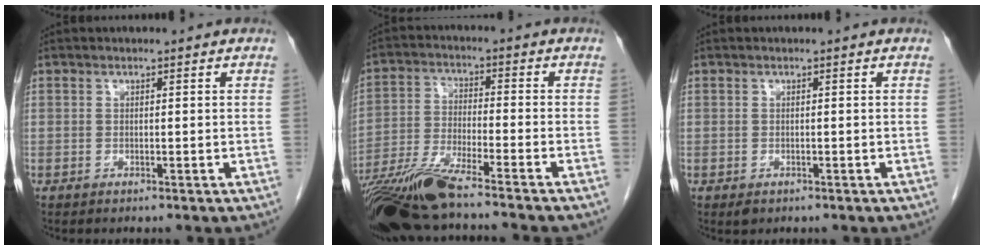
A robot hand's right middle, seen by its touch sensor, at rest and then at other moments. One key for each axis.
{"total": 13.6, "fx": -11.0, "fy": -0.7, "fz": 7.8, "tx": -0.150, "ty": -0.028, "tz": -0.196}
{"total": 1.0, "fx": -0.6, "fy": 0.6, "fz": 0.5, "tx": -0.010, "ty": 0.000, "tz": -0.003}